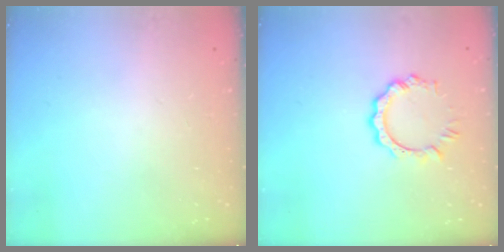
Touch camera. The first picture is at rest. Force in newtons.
{"total": 5.7, "press": 5.7, "slide": 0.5}